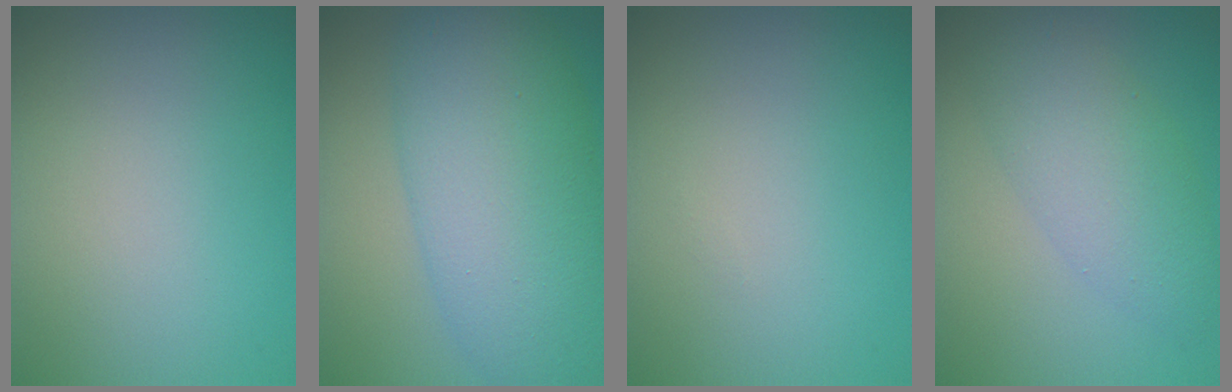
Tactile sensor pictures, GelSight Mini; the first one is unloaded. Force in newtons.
{"total": 10.0, "press": 10.0, "slide": 0.3}
{"total": 0.0}
{"total": 4.9, "press": 4.9, "slide": 0.1}